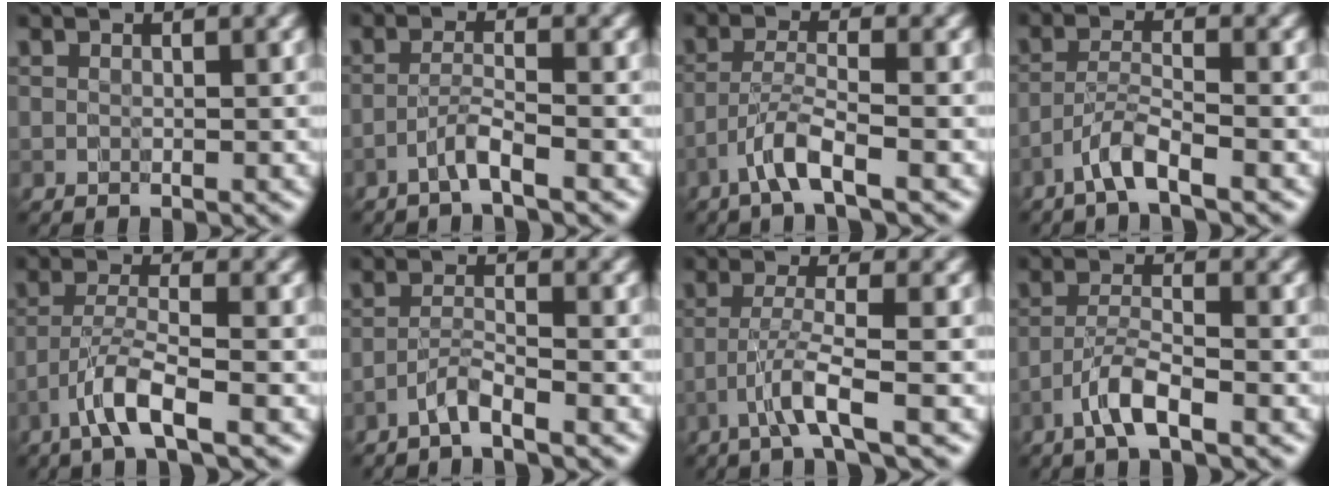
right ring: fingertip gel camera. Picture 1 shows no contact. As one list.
[{"total": 1.9, "force": [-1.3, -0.1, 1.4], "torque": [-0.022, 0.010, -0.035]}, {"total": 3.0, "force": [-2.0, 0.1, 2.2], "torque": [-0.041, 0.008, -0.050]}, {"total": 2.6, "force": [-2.0, 0.1, 1.8], "torque": [-0.031, 0.008, -0.048]}, {"total": 3.5, "force": [-2.2, 0.2, 2.7], "torque": [-0.051, 0.008, -0.055]}, {"total": 1.8, "force": [-1.5, -0.1, 1.0], "torque": [-0.017, 0.006, -0.039]}, {"total": 3.1, "force": [-1.7, -0.2, 2.6], "torque": [-0.045, 0.010, -0.046]}, {"total": 3.0, "force": [-2.0, 0.3, 2.2], "torque": [-0.043, 0.008, -0.048]}]